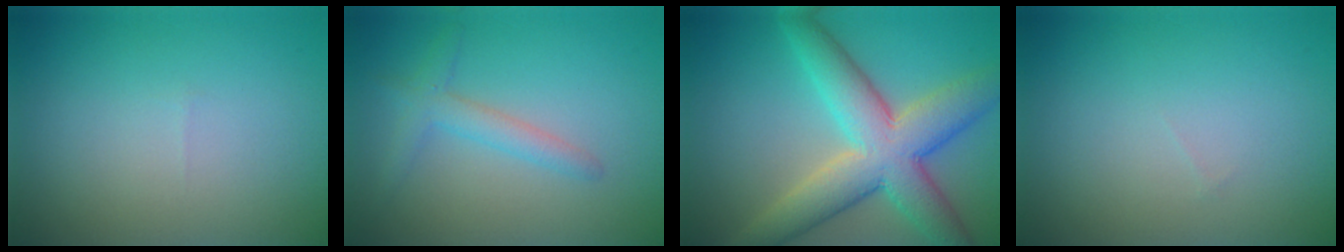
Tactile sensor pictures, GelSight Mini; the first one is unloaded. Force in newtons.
{"total": 2.4, "press": 2.4, "slide": 0.1}
{"total": 8.8, "press": 8.8, "slide": 0.3}
{"total": 0.0}